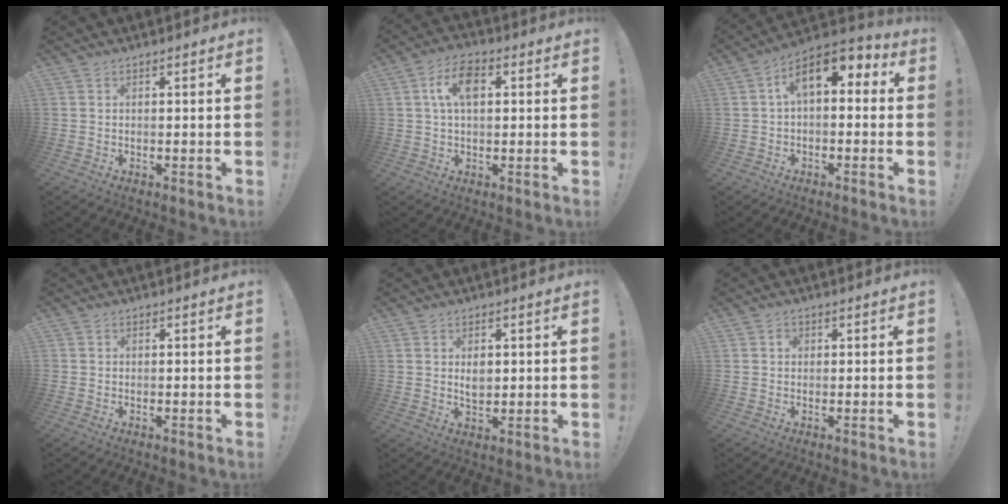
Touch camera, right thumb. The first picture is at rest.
{"total": 8.8, "force": [2.0, 5.1, 6.8], "torque": [-0.107, 0.010, 0.037]}
{"total": 10.2, "force": [3.1, 5.0, 8.4], "torque": [-0.129, -0.006, 0.058]}
{"total": 0.7, "force": [-0.3, 0.6, 0.1], "torque": [-0.006, 0.005, -0.003]}
{"total": 4.0, "force": [0.7, 2.8, 2.8], "torque": [-0.043, 0.001, 0.010]}
{"total": 1.3, "force": [0.1, 1.2, 0.5], "torque": [-0.001, 0.000, -0.001]}